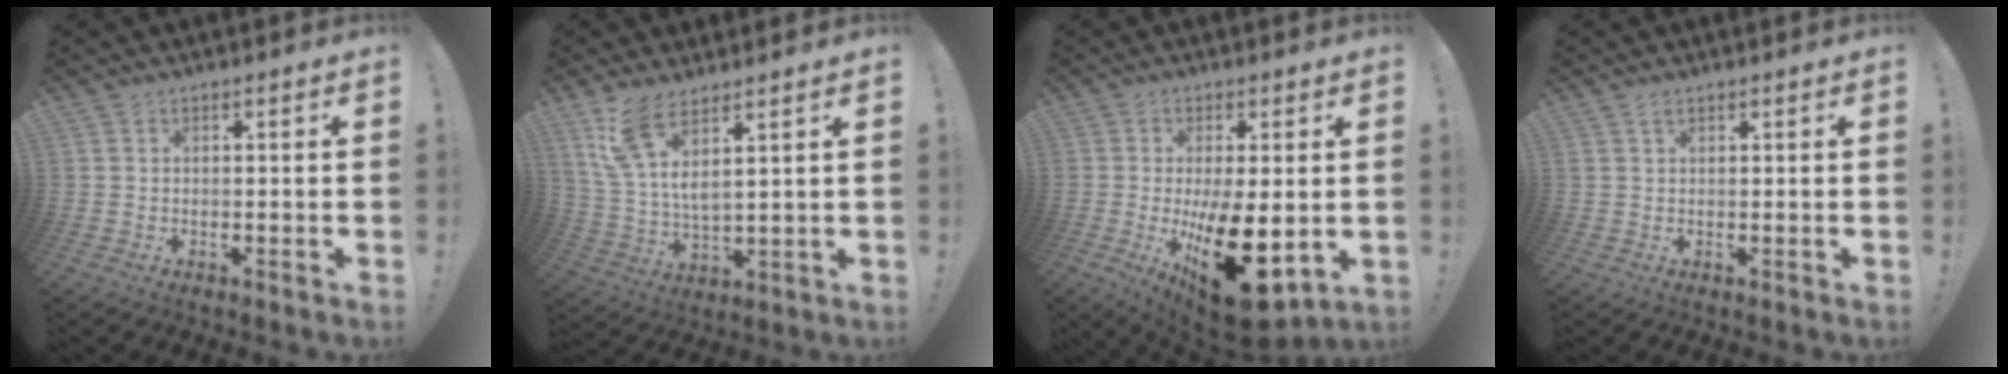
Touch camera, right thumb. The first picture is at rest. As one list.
[{"total": 11.0, "force": [7.5, 2.6, 7.6], "torque": [-0.141, -0.044, 0.136]}, {"total": 20.7, "force": [-4.2, 9.0, 18.1], "torque": [-0.284, -0.001, -0.043]}, {"total": 1.1, "force": [0.8, 0.3, 0.7], "torque": [-0.013, 0.000, 0.014]}]